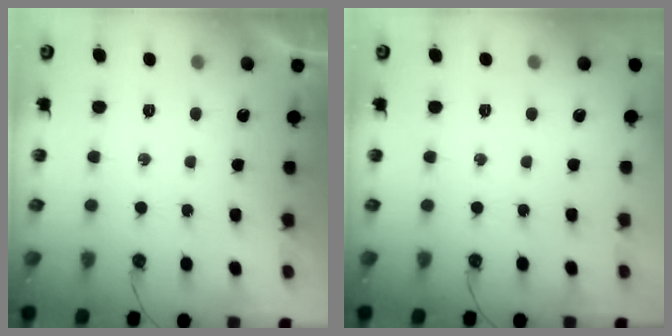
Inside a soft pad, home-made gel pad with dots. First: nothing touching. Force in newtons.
{"total": 0.0}